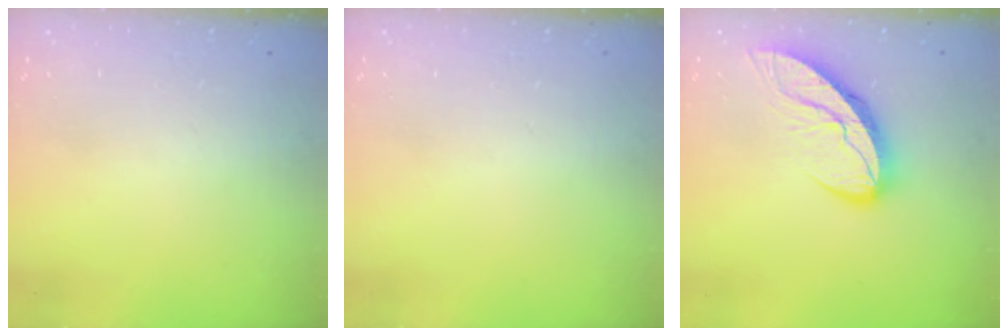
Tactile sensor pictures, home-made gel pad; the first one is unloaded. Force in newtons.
{"total": 0.0}
{"total": 9.8, "press": 9.8, "slide": 1.0}